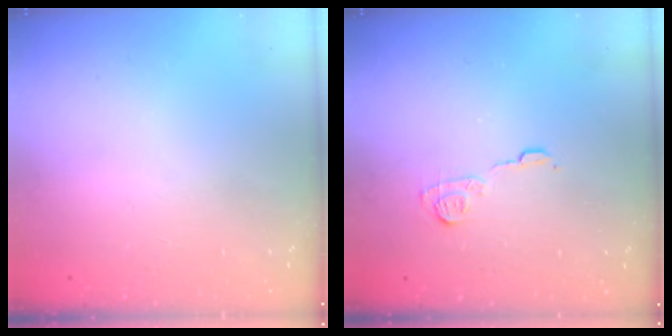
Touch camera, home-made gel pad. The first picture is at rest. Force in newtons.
{"total": 7.4, "press": 7.3, "slide": 0.6}